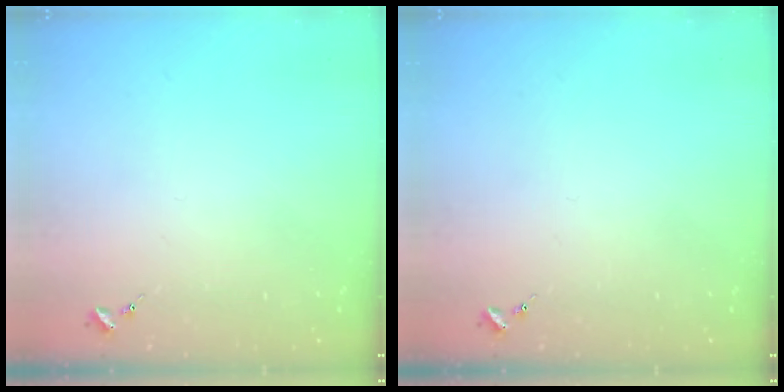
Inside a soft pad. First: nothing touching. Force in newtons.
{"total": 0.0}